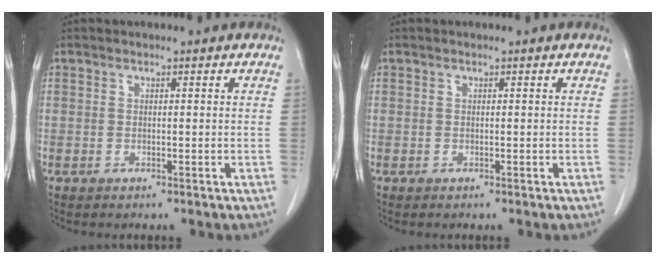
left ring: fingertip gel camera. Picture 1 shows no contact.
{"total": 0.0}